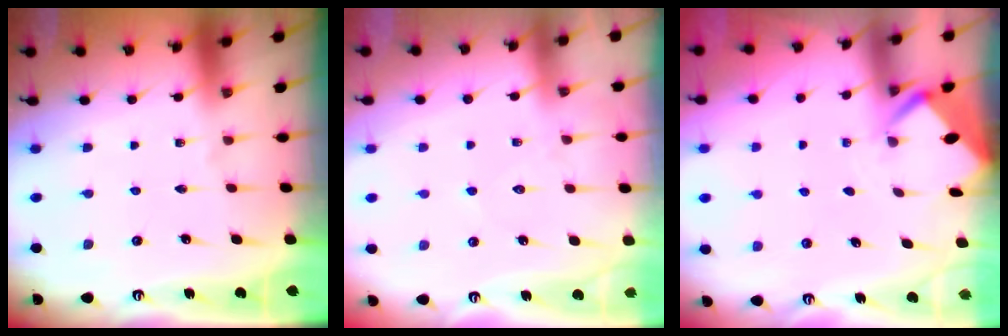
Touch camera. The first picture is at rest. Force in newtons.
{"total": 7.4, "press": 7.4, "slide": 0.9}
{"total": 2.5, "press": 2.5, "slide": 0.1}